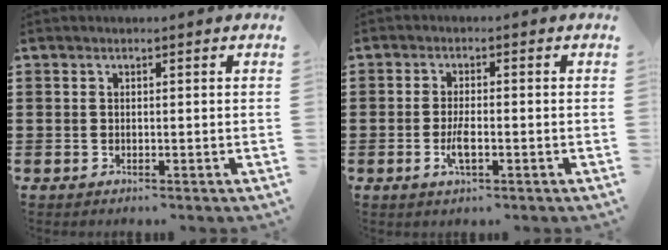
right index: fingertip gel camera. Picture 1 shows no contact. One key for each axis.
{"total": 3.5, "fx": -1.1, "fy": 0.8, "fz": 3.2, "tx": -0.069, "ty": -0.006, "tz": -0.023}